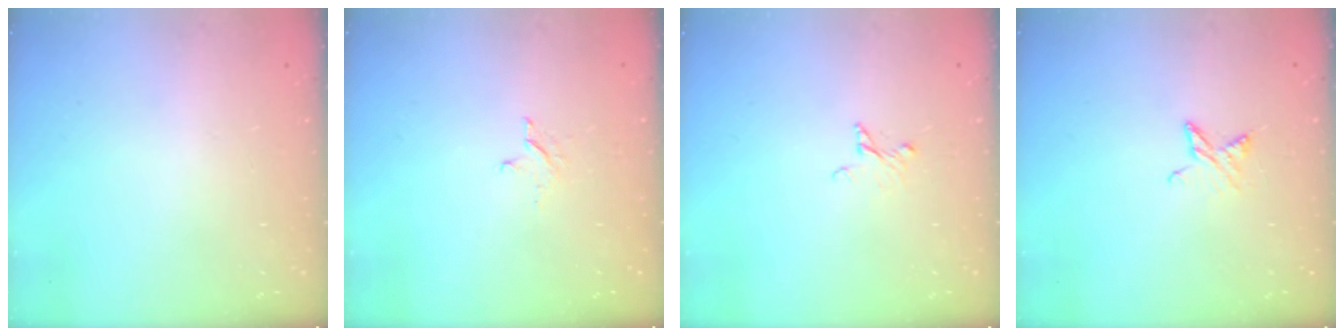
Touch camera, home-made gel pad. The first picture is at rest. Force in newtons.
{"total": 3.0, "press": 3.0, "slide": 0.3}
{"total": 2.8, "press": 2.7, "slide": 0.3}
{"total": 6.5, "press": 6.5, "slide": 0.4}